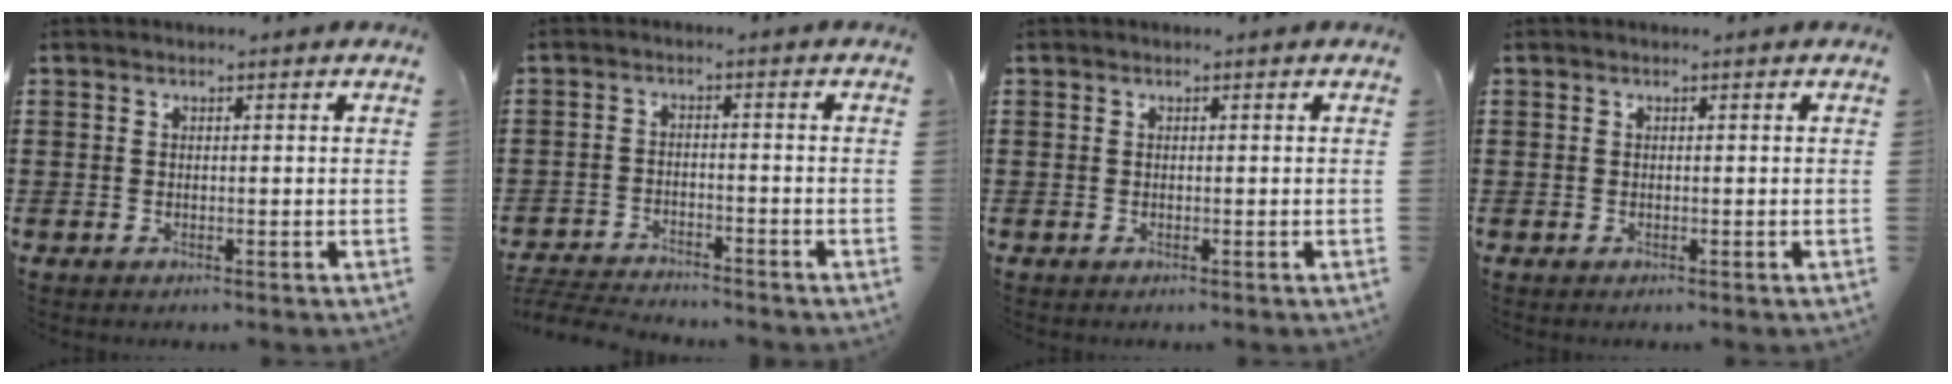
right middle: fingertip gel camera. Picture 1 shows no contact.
{"total": 3.9, "force": [-3.9, 0.4, 0.3], "torque": [-0.013, 0.000, -0.084]}
{"total": 0.0}
{"total": 0.0}